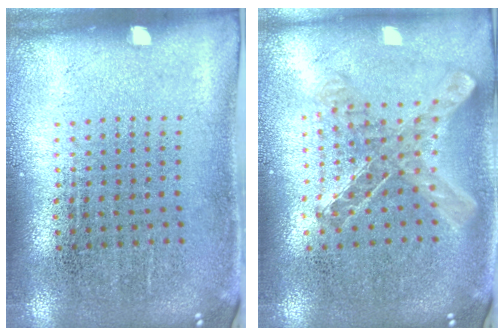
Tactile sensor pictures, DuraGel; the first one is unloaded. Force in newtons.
{"total": 0.9, "press": 0.9, "slide": 0.1}